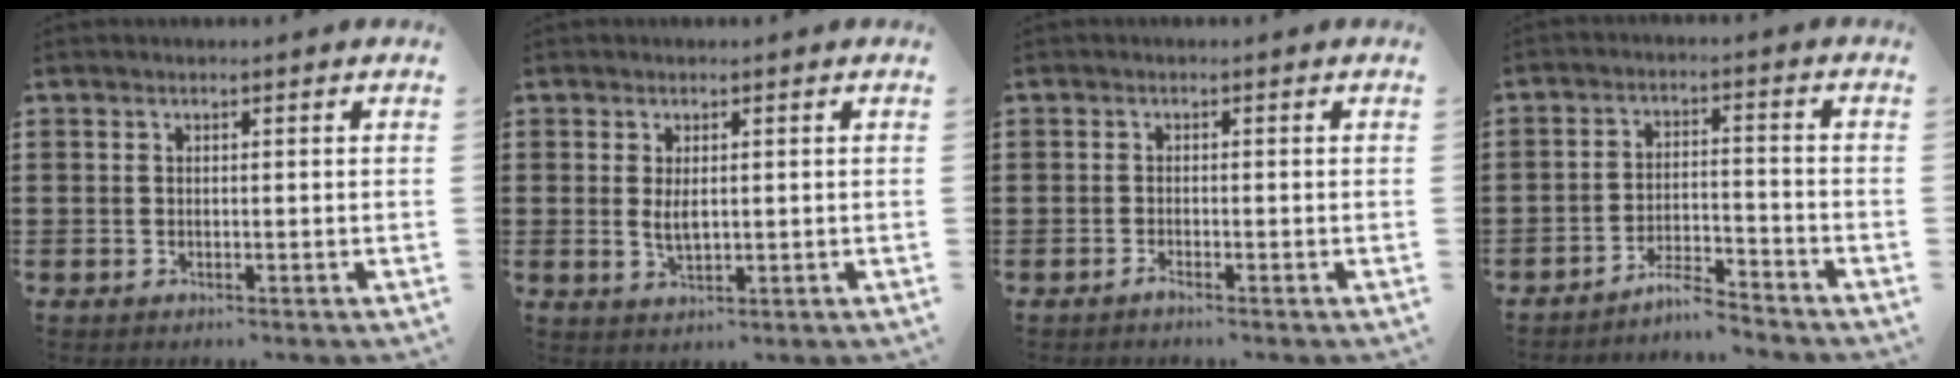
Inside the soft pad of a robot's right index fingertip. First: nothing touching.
{"total": 2.6, "force": [0.4, 1.1, 2.3], "torque": [-0.045, 0.003, 0.007]}
{"total": 0.8, "force": [-0.7, -0.1, 0.4], "torque": [-0.010, -0.006, -0.012]}
{"total": 4.8, "force": [-4.6, 0.2, 1.5], "torque": [-0.036, 0.000, -0.091]}